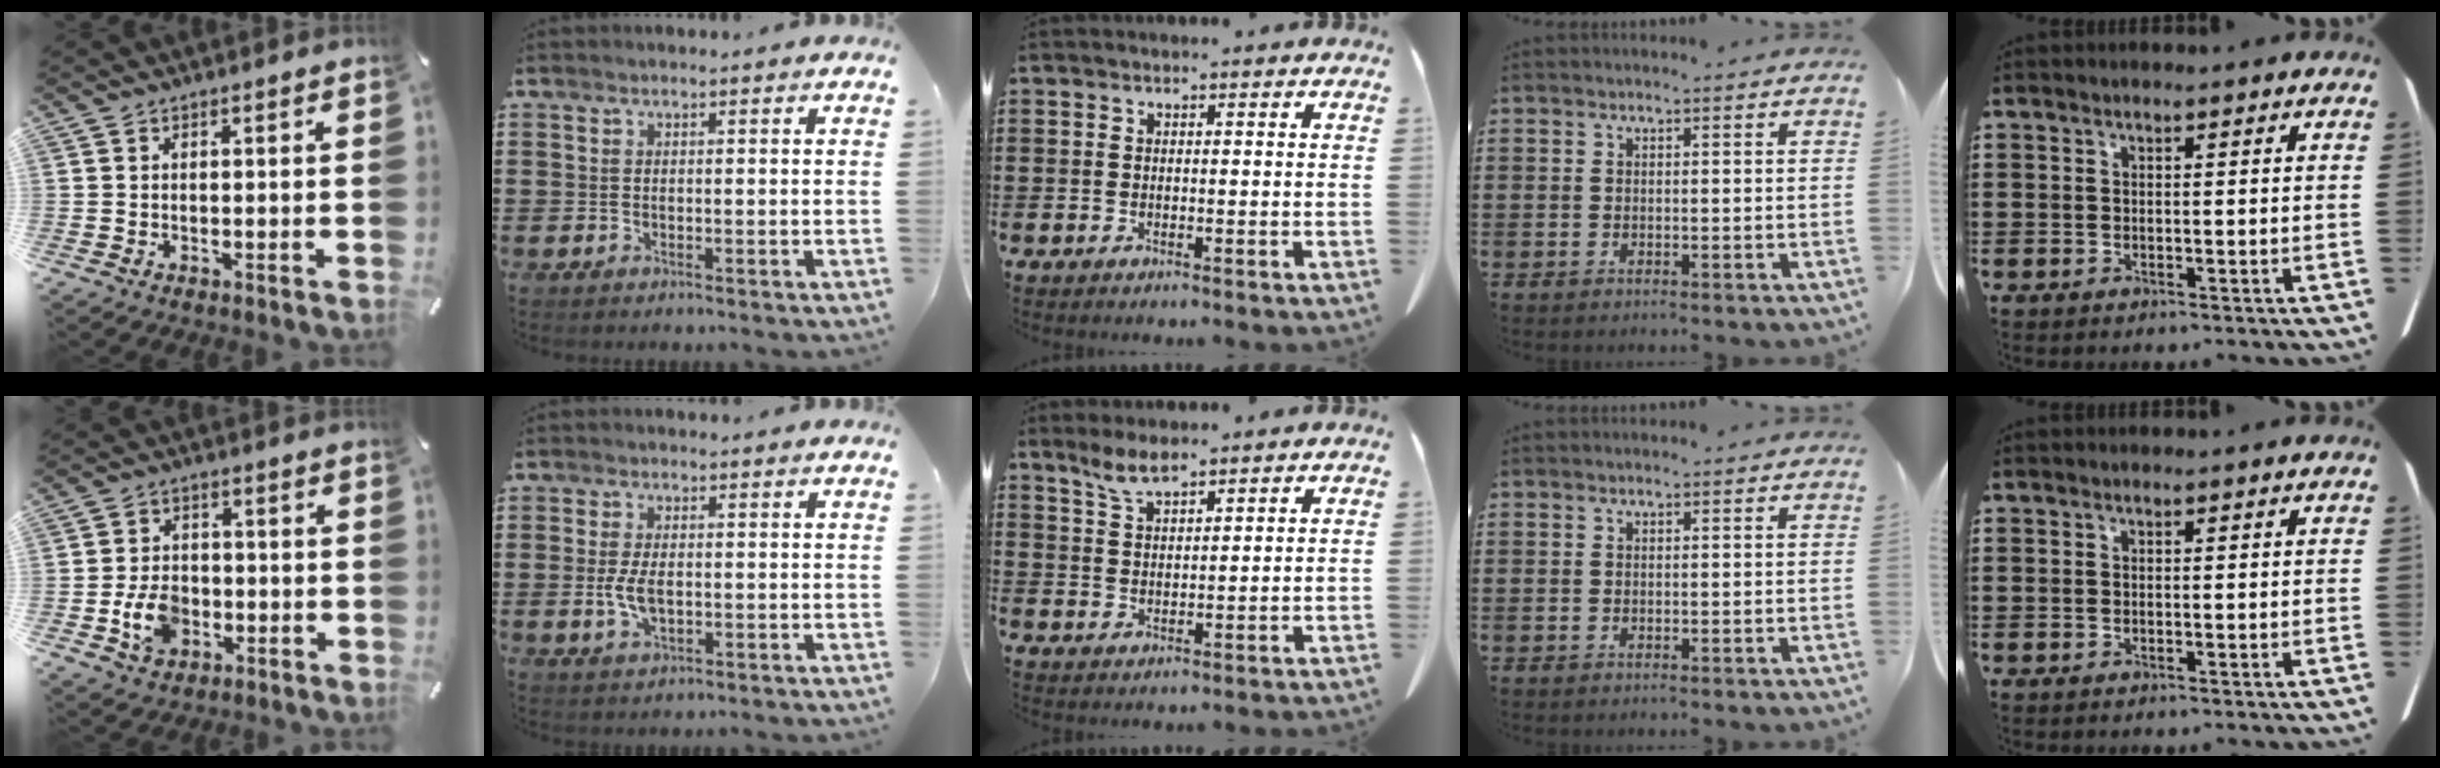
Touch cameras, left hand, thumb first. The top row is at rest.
{"thumb": {"total": 8.1, "force": [-2.3, 6.3, 4.5], "torque": [-0.093, 0.010, -0.041]}, "index": {"total": 4.2, "force": [-0.5, 2.1, 3.7], "torque": [-0.090, -0.004, -0.015]}, "middle": {"total": 4.0, "force": [3.1, 0.8, 2.3], "torque": [-0.054, -0.003, 0.058]}}